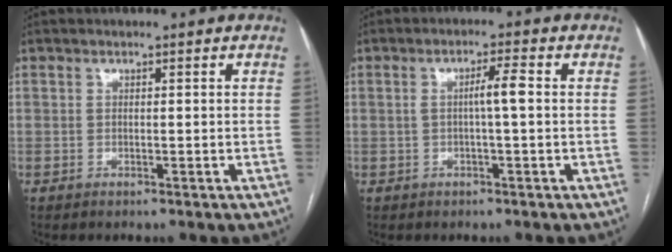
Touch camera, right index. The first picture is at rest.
{"total": 3.4, "force": [0.1, -0.1, 3.4], "torque": [-0.061, 0.005, 0.001]}